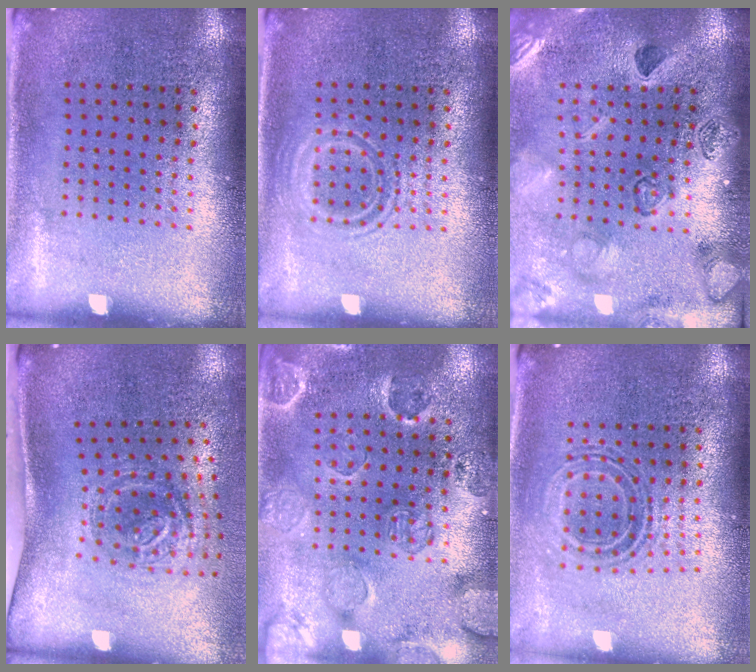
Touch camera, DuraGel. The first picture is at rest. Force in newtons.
{"total": 1.0, "press": 0.9, "slide": 0.3}
{"total": 2.3, "press": 2.3, "slide": 0.2}
{"total": 1.9, "press": 1.2, "slide": 1.5}
{"total": 2.4, "press": 2.0, "slide": 1.4}
{"total": 0.9, "press": 0.8, "slide": 0.3}